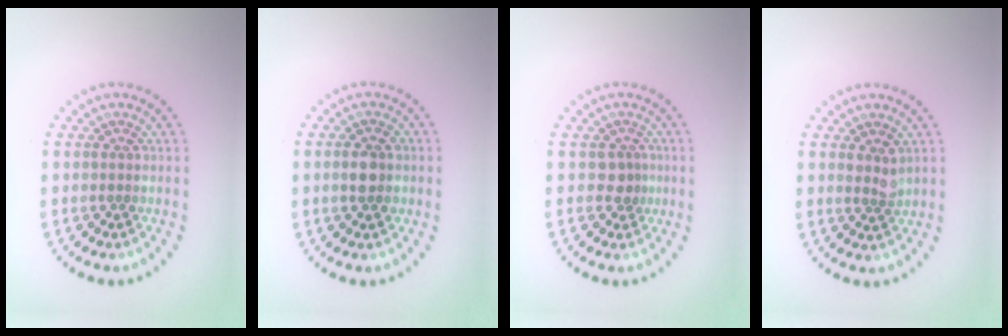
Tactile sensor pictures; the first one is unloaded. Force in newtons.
{"total": 2.5, "press": 2.5, "slide": 0.2}
{"total": 1.4, "press": 1.1, "slide": 0.9}
{"total": 1.4, "press": 1.3, "slide": 0.5}